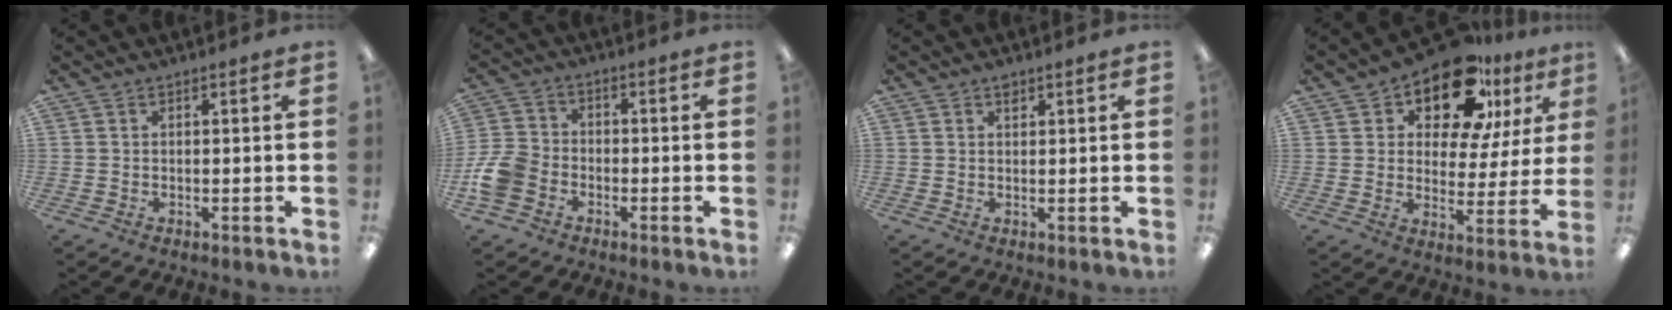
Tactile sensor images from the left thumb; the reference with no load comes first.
{"total": 8.7, "force": [-3.7, 6.5, 4.3], "torque": [-0.094, 0.032, -0.069]}
{"total": 1.5, "force": [1.0, 0.8, 0.7], "torque": [-0.007, -0.002, 0.017]}
{"total": 16.6, "force": [12.0, 7.5, 8.6], "torque": [-0.143, -0.070, 0.209]}